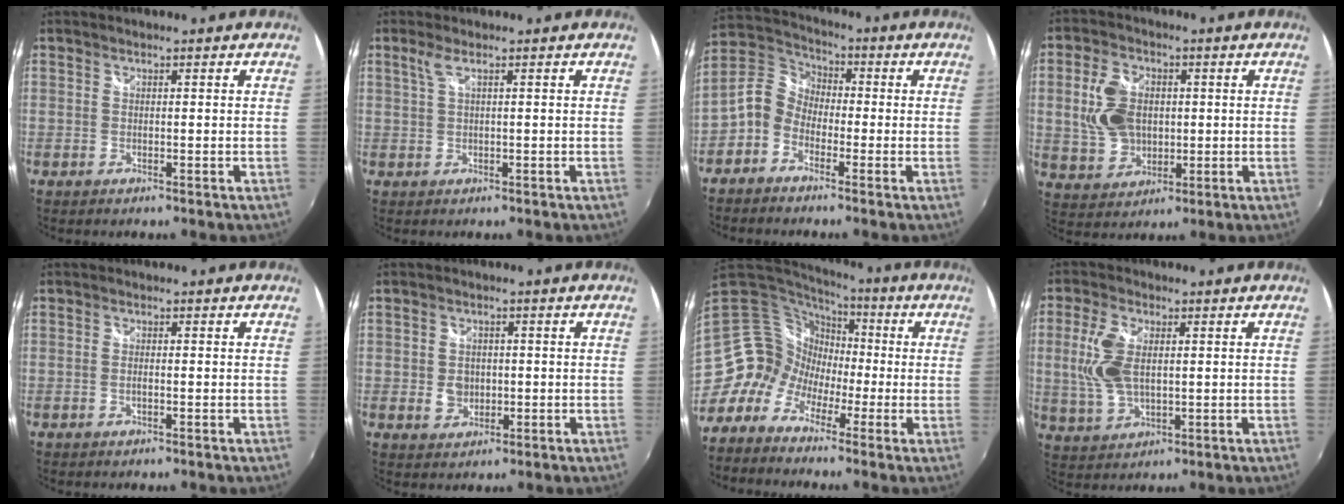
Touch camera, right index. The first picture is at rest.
{"total": 1.8, "force": [0.7, -0.1, 1.7], "torque": [-0.033, 0.001, 0.014]}
{"total": 6.8, "force": [-3.1, 5.3, 2.9], "torque": [-0.071, 0.026, -0.079]}
{"total": 10.5, "force": [1.0, 7.6, 7.2], "torque": [-0.150, 0.011, 0.027]}
{"total": 0.9, "force": [-0.4, 0.2, 0.8], "torque": [-0.017, -0.001, -0.007]}
{"total": 4.1, "force": [-0.5, 3.5, 2.1], "torque": [-0.038, 0.001, -0.007]}
{"total": 12.0, "force": [-4.7, 10.5, 3.5], "torque": [-0.081, 0.030, -0.113]}
{"total": 9.4, "force": [1.2, 5.0, 7.9], "torque": [-0.170, 0.002, 0.028]}